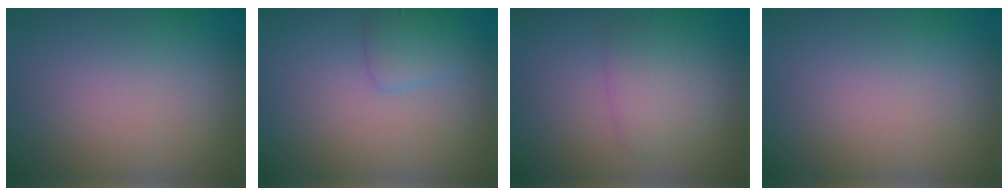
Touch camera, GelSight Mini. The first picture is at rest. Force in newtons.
{"total": 1.7, "press": 1.7, "slide": 0.1}
{"total": 2.4, "press": 2.4, "slide": 0.1}
{"total": 0.0}